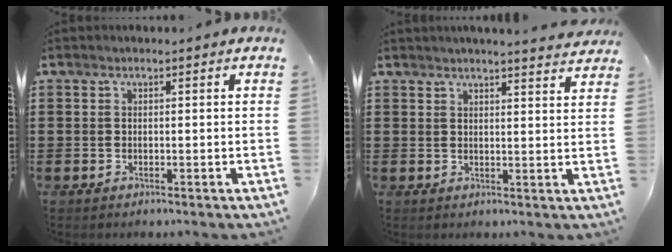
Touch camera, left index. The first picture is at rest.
{"total": 2.8, "force": [2.8, -0.5, 0.6], "torque": [-0.011, -0.014, 0.049]}